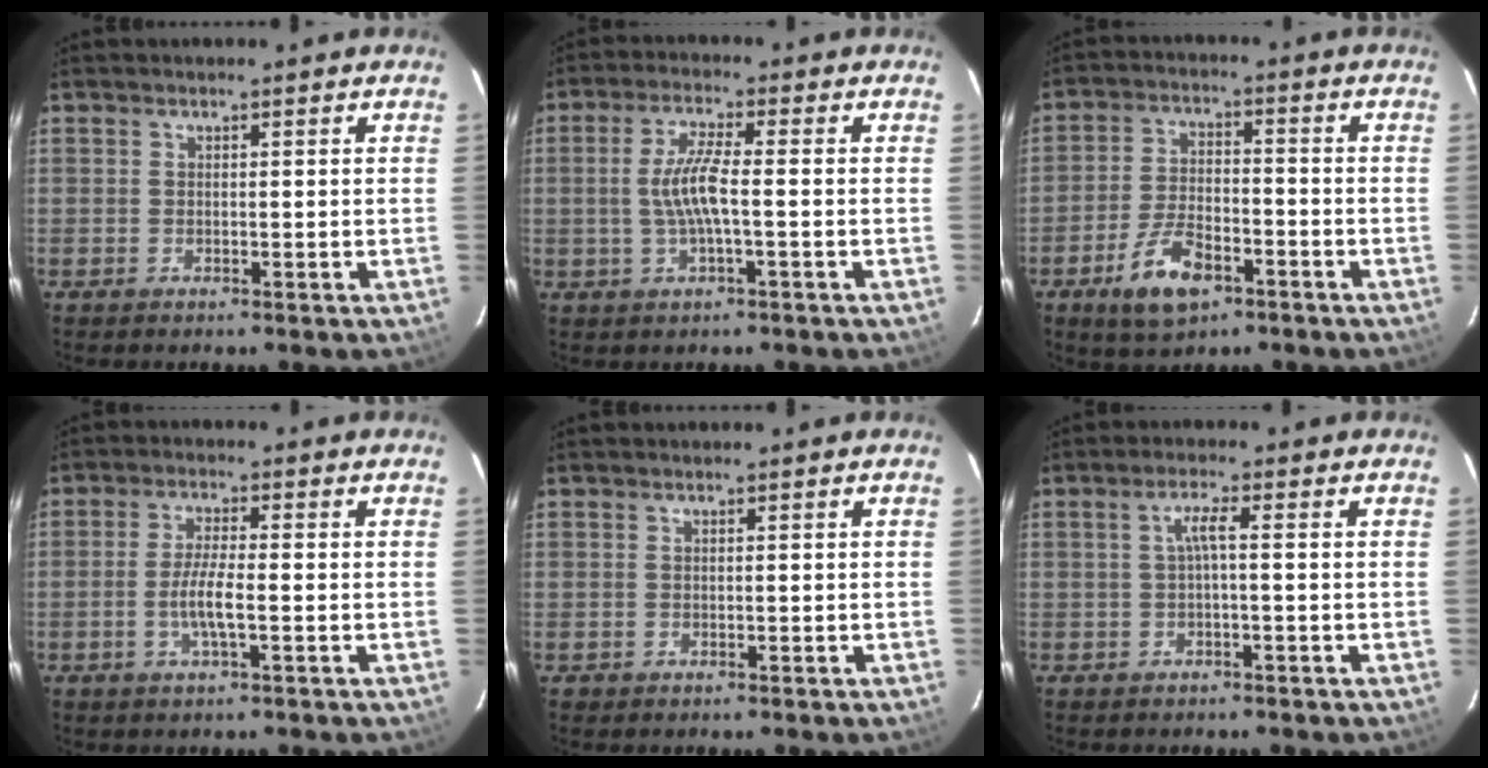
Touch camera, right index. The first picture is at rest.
{"total": 6.3, "force": [-1.0, 0.6, 6.2], "torque": [-0.123, 0.000, -0.017]}
{"total": 9.8, "force": [-5.4, 4.6, 6.7], "torque": [-0.147, -0.001, -0.092]}
{"total": 5.0, "force": [-1.6, 0.6, 4.7], "torque": [-0.094, -0.001, -0.031]}
{"total": 1.0, "force": [-0.2, 1.0, 0.0], "torque": [-0.001, 0.002, 0.002]}
{"total": 2.4, "force": [-0.4, -0.1, 2.3], "torque": [-0.047, 0.005, -0.008]}